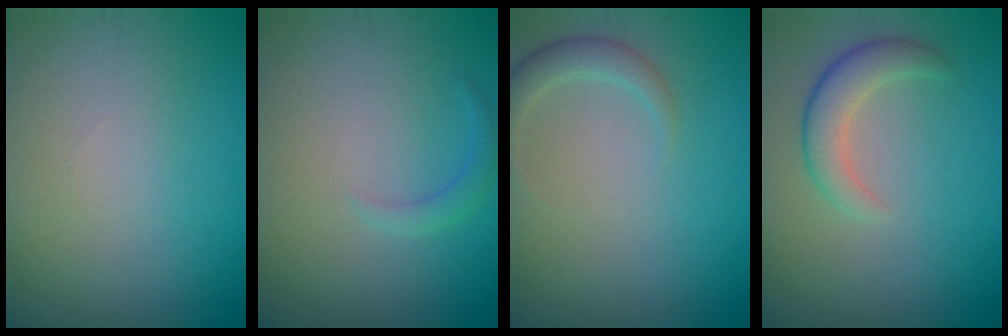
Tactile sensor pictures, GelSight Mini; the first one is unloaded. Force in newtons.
{"total": 1.2, "press": 1.2, "slide": 0.1}
{"total": 1.9, "press": 1.9, "slide": 0.1}
{"total": 2.9, "press": 2.9, "slide": 0.2}